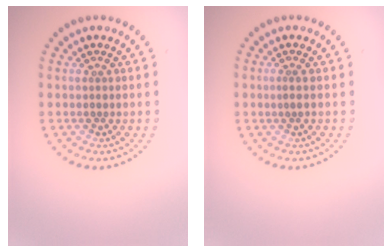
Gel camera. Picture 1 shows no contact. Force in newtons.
{"total": 0.6, "press": 0.3, "slide": 0.5}